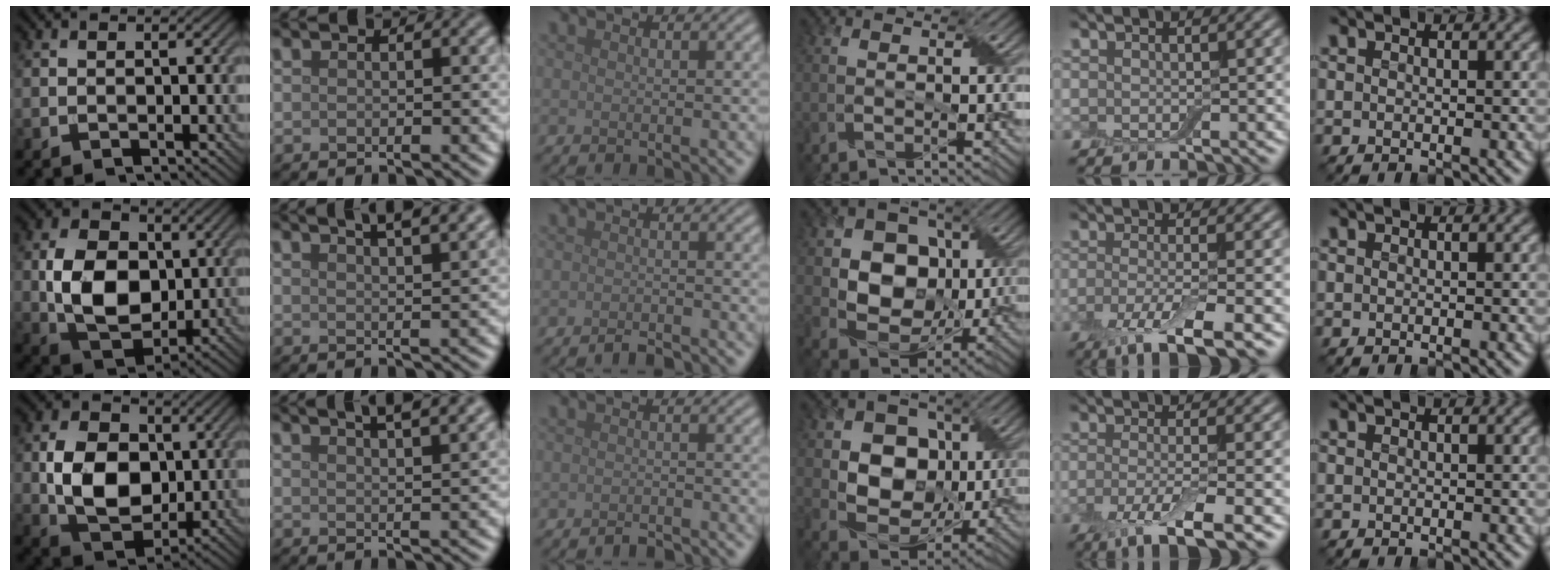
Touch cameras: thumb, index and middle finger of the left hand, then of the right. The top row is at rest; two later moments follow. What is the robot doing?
{"motion": "peel", "object": "small bumper sticker"}